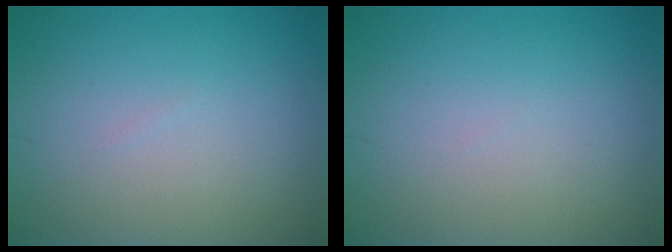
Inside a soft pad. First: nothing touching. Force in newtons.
{"total": 0.0}